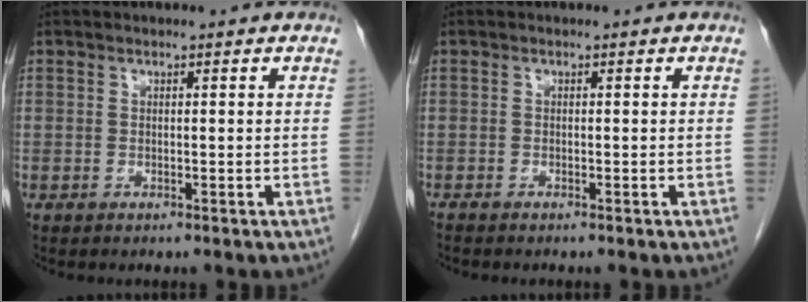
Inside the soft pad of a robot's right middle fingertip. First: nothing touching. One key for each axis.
{"total": 0.6, "fx": -0.6, "fy": 0.0, "fz": 0.1, "tx": -0.008, "ty": -0.002, "tz": -0.014}